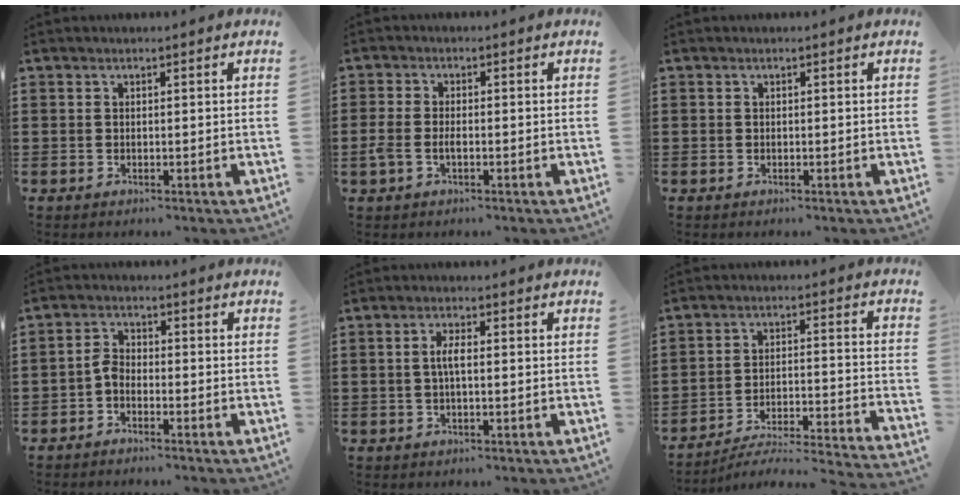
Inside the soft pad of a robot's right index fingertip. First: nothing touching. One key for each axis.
{"total": 2.5, "fx": -0.9, "fy": 1.2, "fz": 2.0, "tx": -0.051, "ty": -0.003, "tz": -0.020}
{"total": 0.0}
{"total": 2.7, "fx": -1.6, "fy": 1.4, "fz": 1.6, "tx": -0.048, "ty": 0.005, "tz": -0.037}
{"total": 2.8, "fx": -0.2, "fy": 0.7, "fz": 2.7, "tx": -0.057, "ty": -0.001, "tz": -0.008}
{"total": 3.5, "fx": -3.2, "fy": -0.1, "fz": 1.4, "tx": -0.035, "ty": -0.023, "tz": -0.071}